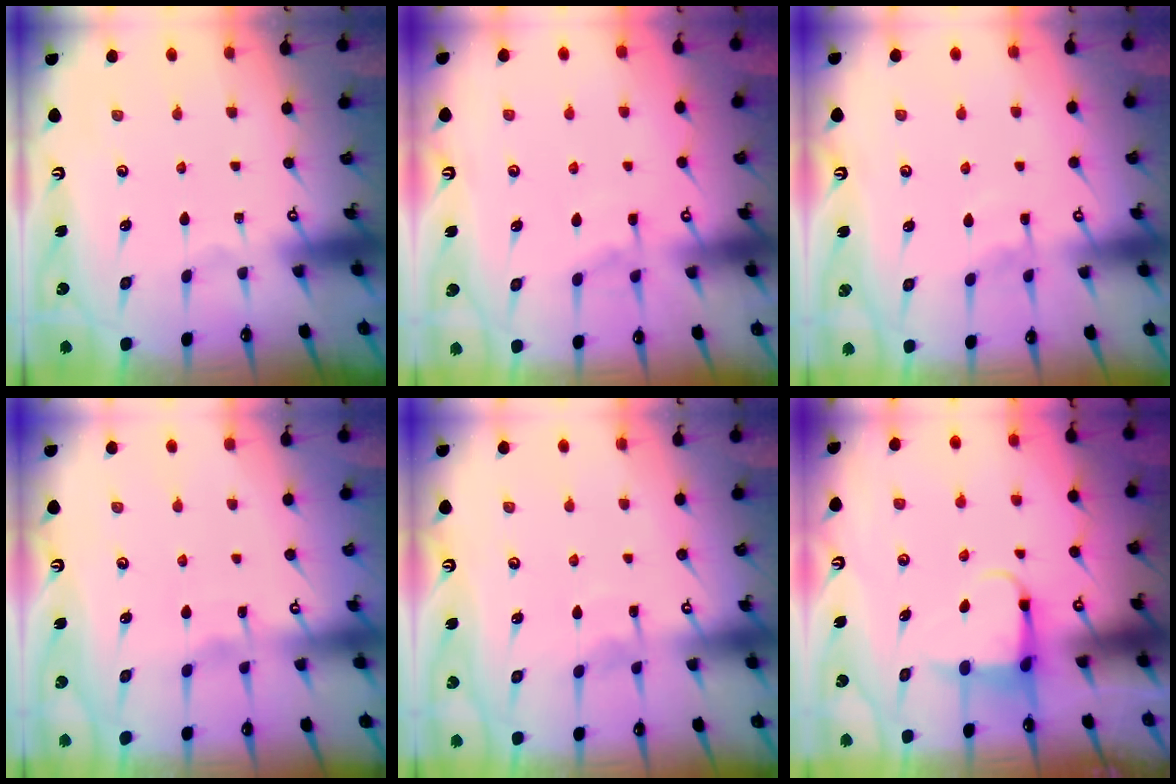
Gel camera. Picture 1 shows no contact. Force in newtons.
{"total": 5.2, "press": 5.1, "slide": 0.7}
{"total": 4.7, "press": 4.6, "slide": 0.6}
{"total": 3.6, "press": 3.6, "slide": 0.4}
{"total": 6.3, "press": 6.3, "slide": 0.5}
{"total": 4.0, "press": 4.0, "slide": 0.4}